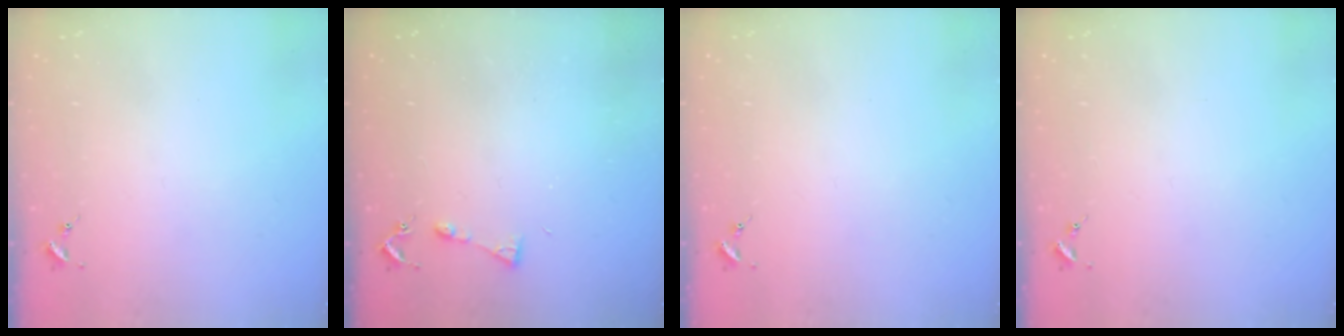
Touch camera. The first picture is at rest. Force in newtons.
{"total": 4.5, "press": 4.5, "slide": 0.4}
{"total": 0.0}
{"total": 0.0}